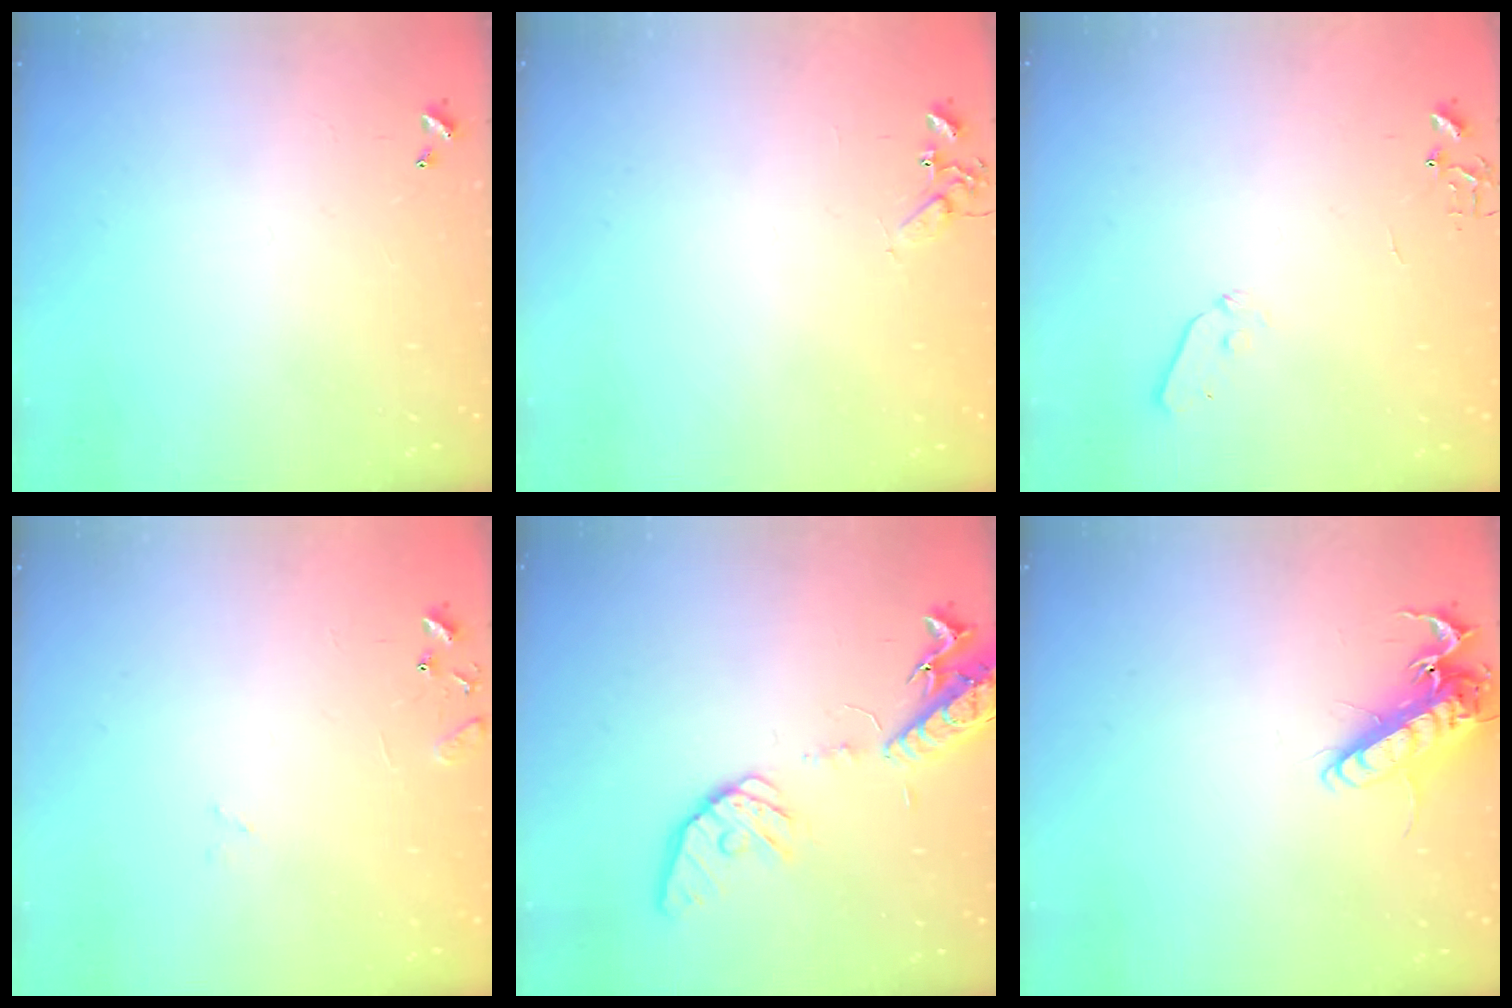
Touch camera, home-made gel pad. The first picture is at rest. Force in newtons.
{"total": 4.7, "press": 4.6, "slide": 0.6}
{"total": 4.9, "press": 4.8, "slide": 0.7}
{"total": 9.5, "press": 9.5, "slide": 0.9}
{"total": 16.1, "press": 15.8, "slide": 3.0}
{"total": 12.8, "press": 12.6, "slide": 2.4}